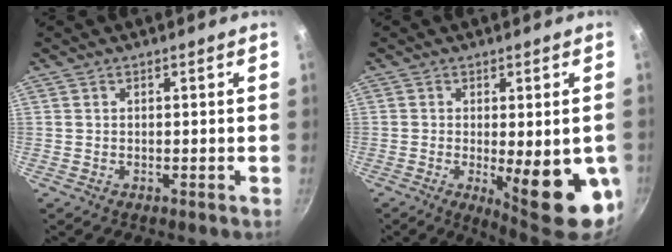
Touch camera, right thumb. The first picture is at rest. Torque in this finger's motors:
{"motor_torque": [0.05, 1.01, 0.73, -0.71, 0.10]}